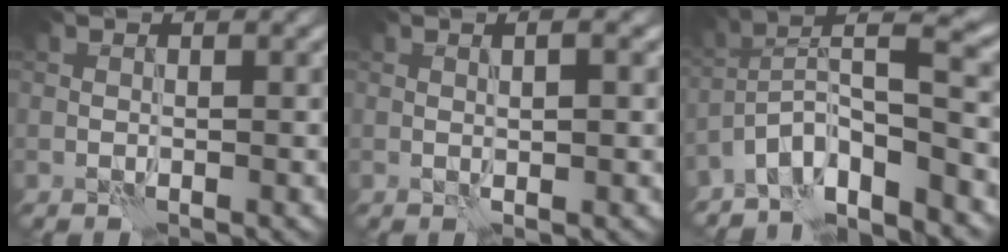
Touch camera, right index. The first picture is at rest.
{"total": 1.7, "force": [0.3, 0.1, 1.7], "torque": [-0.023, -0.001, 0.006]}
{"total": 7.8, "force": [-5.4, 1.9, 5.4], "torque": [-0.077, 0.008, -0.102]}